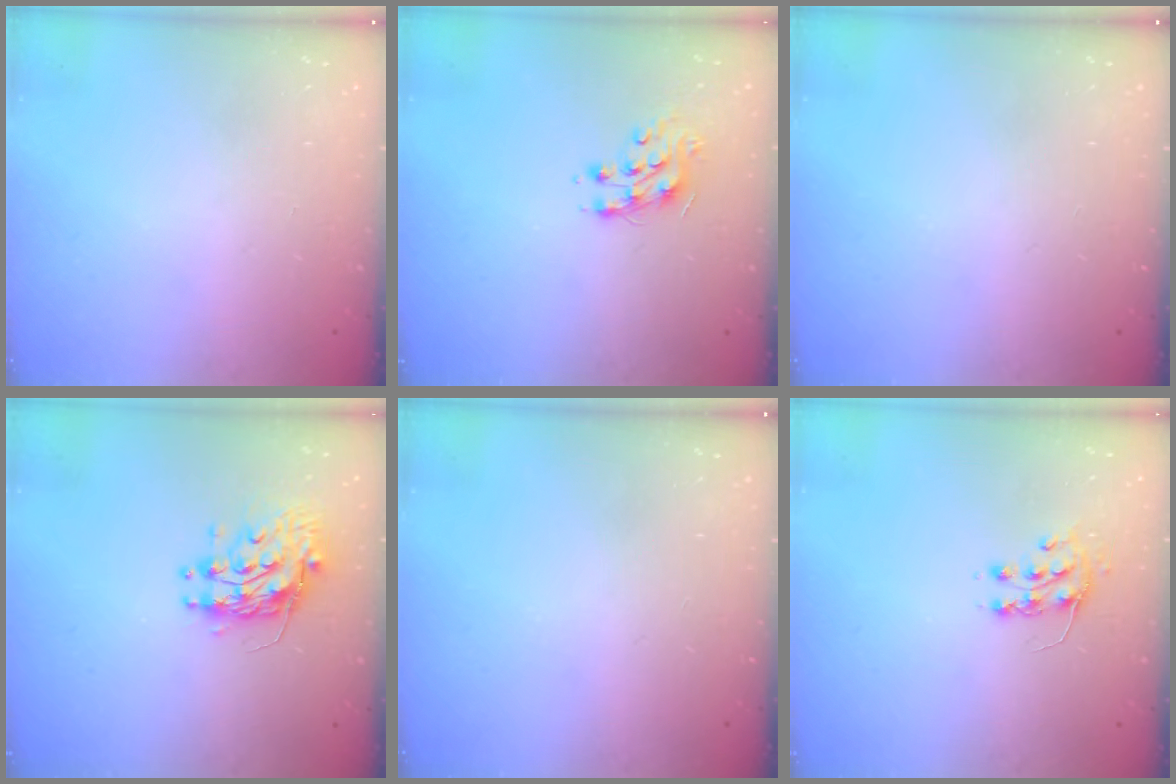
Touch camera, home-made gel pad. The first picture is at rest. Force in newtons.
{"total": 8.4, "press": 8.4, "slide": 0.2}
{"total": 0.0}
{"total": 10.6, "press": 10.5, "slide": 0.8}
{"total": 0.0}
{"total": 7.3, "press": 7.3, "slide": 0.4}